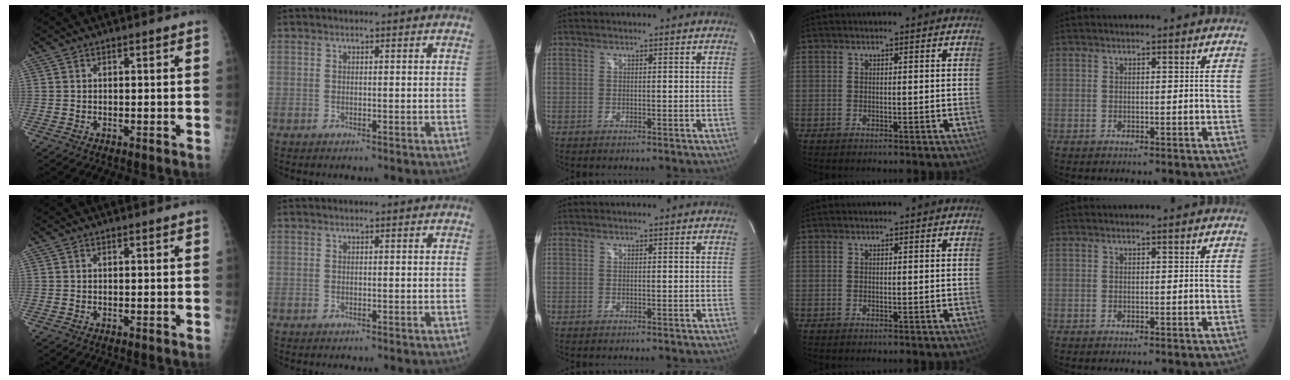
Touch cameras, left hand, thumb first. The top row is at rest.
{}